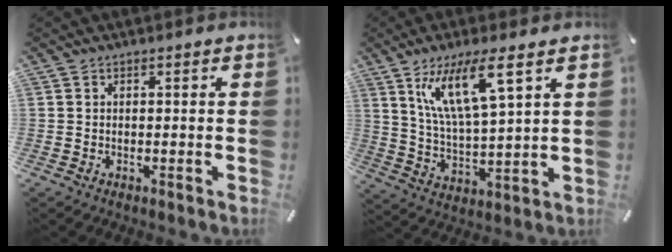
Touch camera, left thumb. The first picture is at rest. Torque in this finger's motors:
{"motor_torque": [2.08, 2.06, 1.31, -1.46, 0.57]}